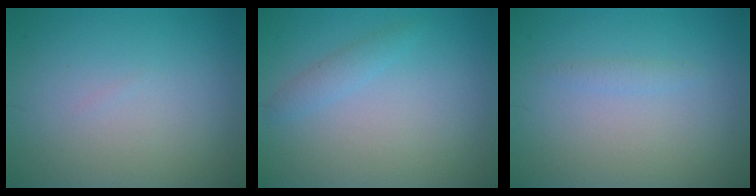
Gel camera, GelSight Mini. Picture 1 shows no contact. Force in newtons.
{"total": 1.3, "press": 1.3, "slide": 0.0}
{"total": 0.7, "press": 0.7, "slide": 0.1}